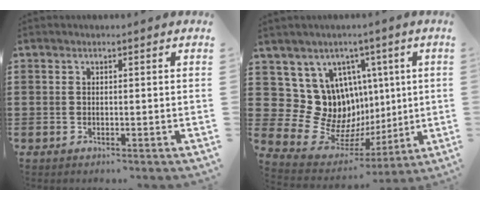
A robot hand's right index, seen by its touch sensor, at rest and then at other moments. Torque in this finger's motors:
{"motor_torque": [0.11, 0.10, 0.04, -0.01]}